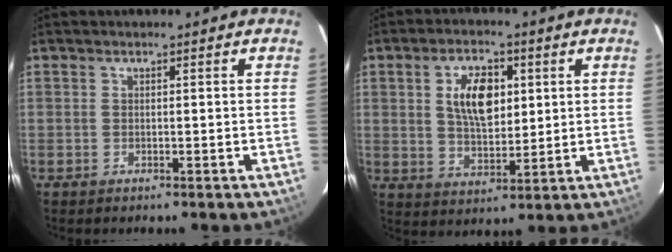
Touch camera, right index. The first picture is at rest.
{"total": 9.4, "force": [2.5, 4.9, 7.7], "torque": [-0.138, 0.010, 0.049]}